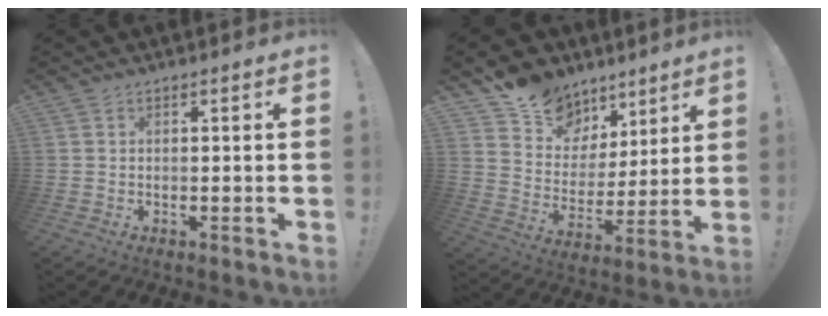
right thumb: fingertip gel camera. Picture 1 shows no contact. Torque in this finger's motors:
{"motor_torque": [-0.04, 2.34, 0.45, 1.02, 0.00]}